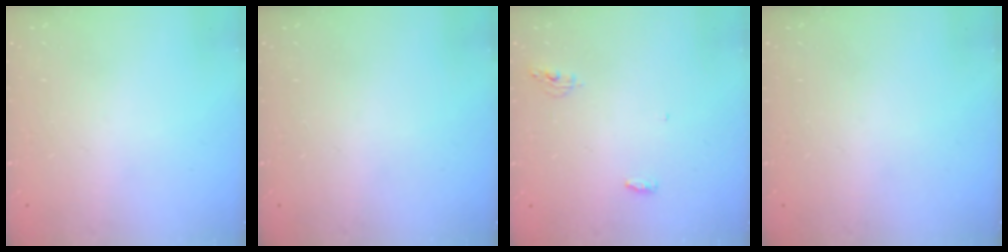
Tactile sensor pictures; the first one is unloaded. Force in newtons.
{"total": 0.0}
{"total": 4.1, "press": 4.0, "slide": 0.9}
{"total": 0.0}